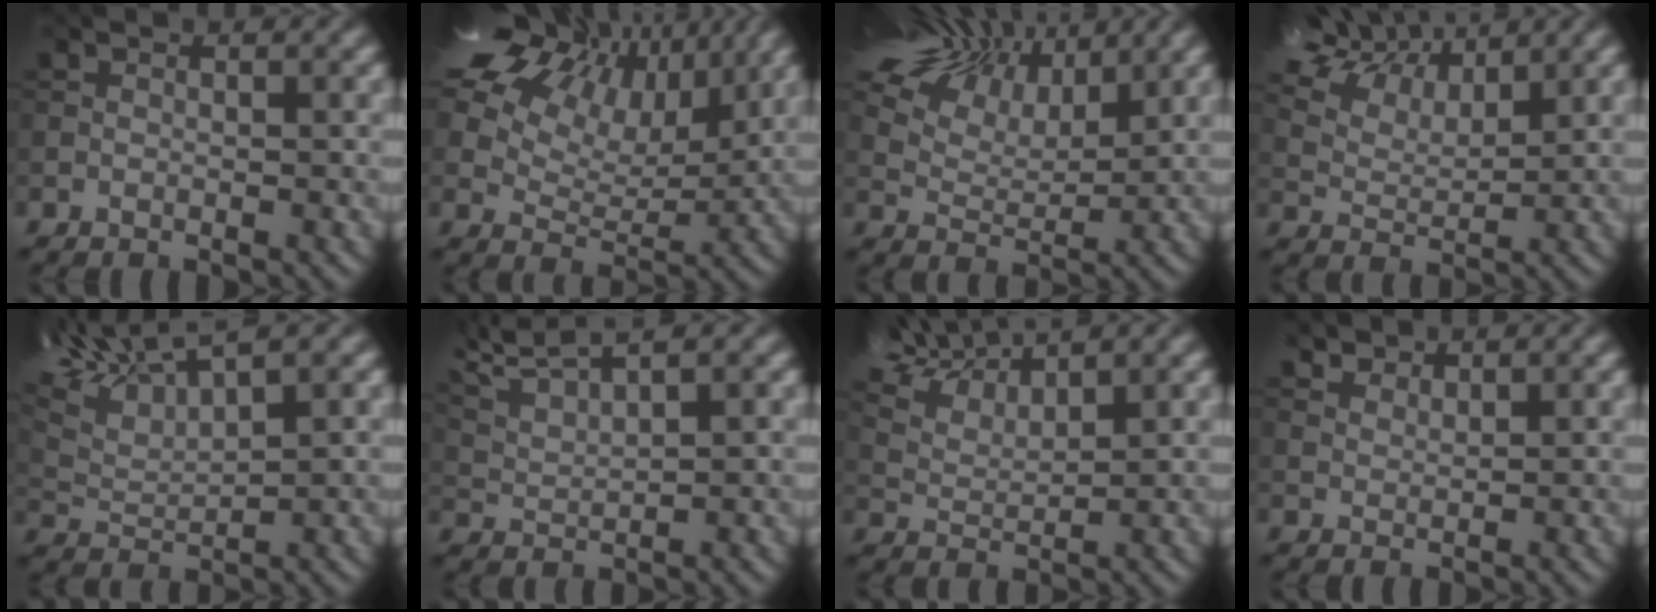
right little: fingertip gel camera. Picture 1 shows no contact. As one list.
[{"total": 14.3, "force": [8.2, 8.5, 8.0], "torque": [-0.197, 0.050, 0.158]}, {"total": 11.0, "force": [7.7, 5.1, 6.1], "torque": [-0.163, 0.026, 0.140]}, {"total": 8.2, "force": [6.7, 3.0, 3.7], "torque": [-0.120, 0.013, 0.129]}, {"total": 6.2, "force": [4.8, 1.0, 3.8], "torque": [-0.107, 0.015, 0.120]}, {"total": 4.5, "force": [4.0, 0.1, 2.1], "torque": [-0.072, 0.014, 0.095]}, {"total": 7.1, "force": [6.3, 1.4, 3.1], "torque": [-0.096, 0.015, 0.119]}, {"total": 1.4, "force": [1.1, -0.5, -0.6], "torque": [-0.010, -0.015, 0.058]}]